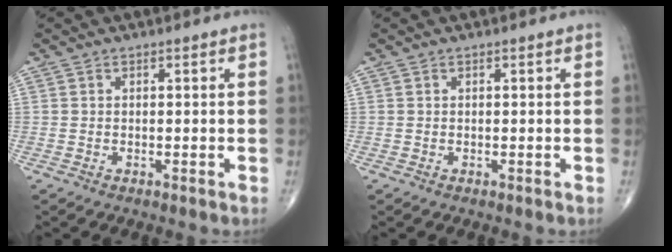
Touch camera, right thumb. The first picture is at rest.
{"total": 0.0}